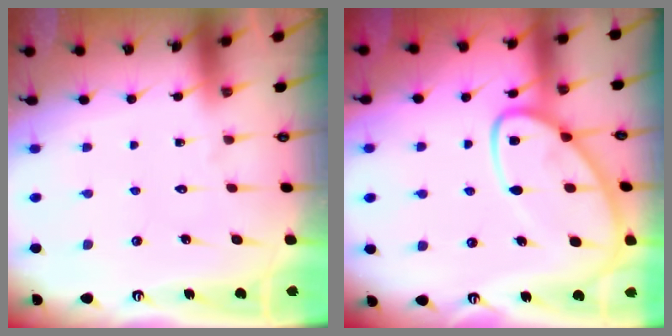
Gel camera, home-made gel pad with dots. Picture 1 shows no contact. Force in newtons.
{"total": 12.6, "press": 12.5, "slide": 1.1}